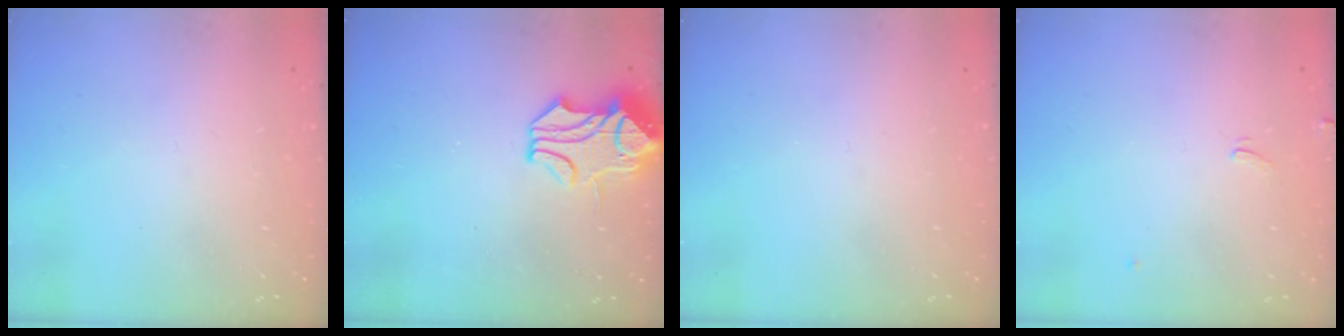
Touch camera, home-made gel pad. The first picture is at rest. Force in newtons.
{"total": 2.1, "press": 1.5, "slide": 1.5}
{"total": 0.0}
{"total": 2.7, "press": 2.7, "slide": 0.3}